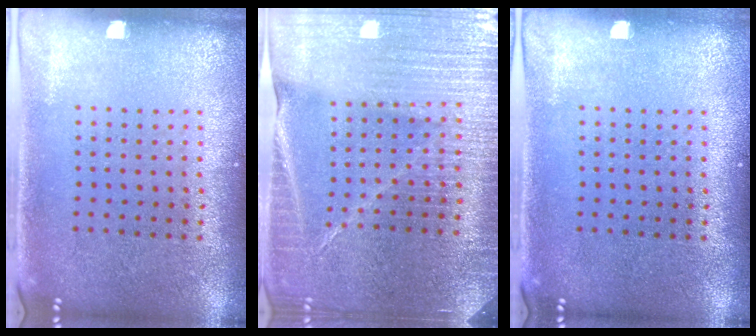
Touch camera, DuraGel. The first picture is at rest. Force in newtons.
{"total": 4.3, "press": 4.0, "slide": 1.5}
{"total": 0.0}